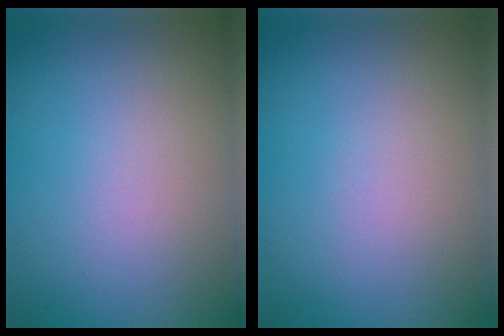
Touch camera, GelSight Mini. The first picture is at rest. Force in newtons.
{"total": 0.0}